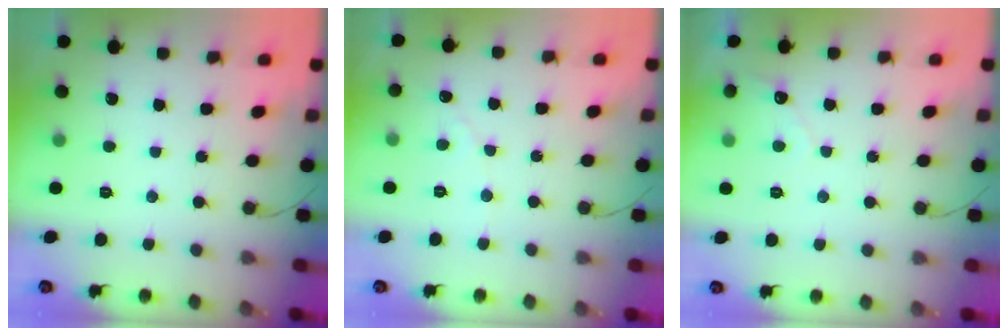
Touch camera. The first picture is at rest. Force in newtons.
{"total": 3.0, "press": 2.9, "slide": 0.3}
{"total": 3.1, "press": 3.1, "slide": 0.2}